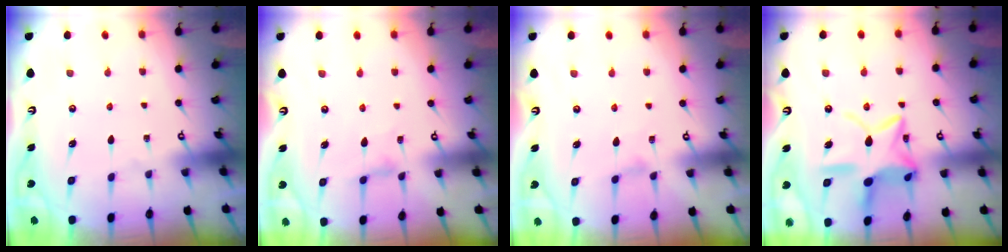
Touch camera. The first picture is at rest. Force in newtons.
{"total": 2.3, "press": 2.2, "slide": 0.6}
{"total": 0.8, "press": 0.7, "slide": 0.3}
{"total": 14.7, "press": 14.7, "slide": 1.0}